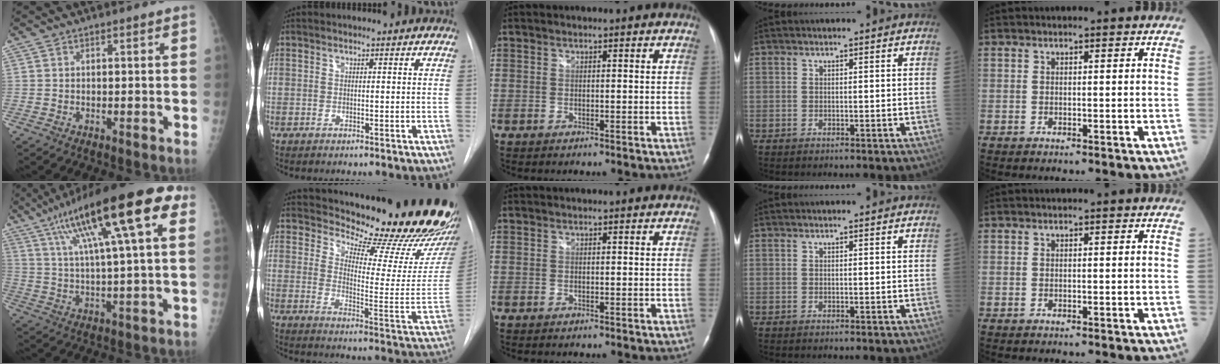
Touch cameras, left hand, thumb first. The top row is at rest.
{"thumb": {"total": 22.6, "force": [9.8, 4.9, 19.8], "torque": [-0.316, 0.012, 0.155]}, "index": {"total": 22.5, "force": [20.8, 2.1, 8.3], "torque": [-0.116, -0.130, 0.255]}}